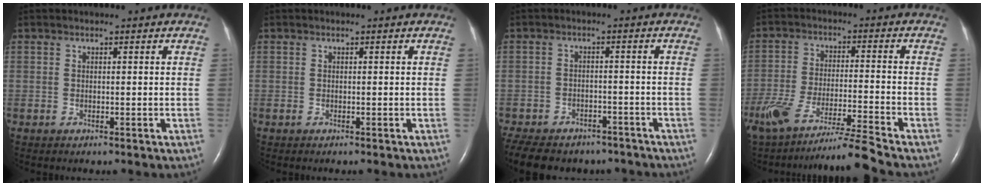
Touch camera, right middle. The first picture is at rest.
{"total": 0.0}
{"total": 17.7, "force": [-14.0, 8.4, 6.8], "torque": [-0.193, -0.016, -0.180]}
{"total": 12.9, "force": [-10.9, -1.9, 6.6], "torque": [-0.115, -0.023, -0.186]}